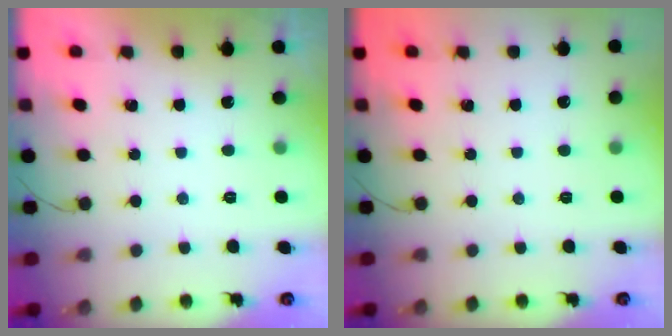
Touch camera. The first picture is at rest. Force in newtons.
{"total": 0.0}